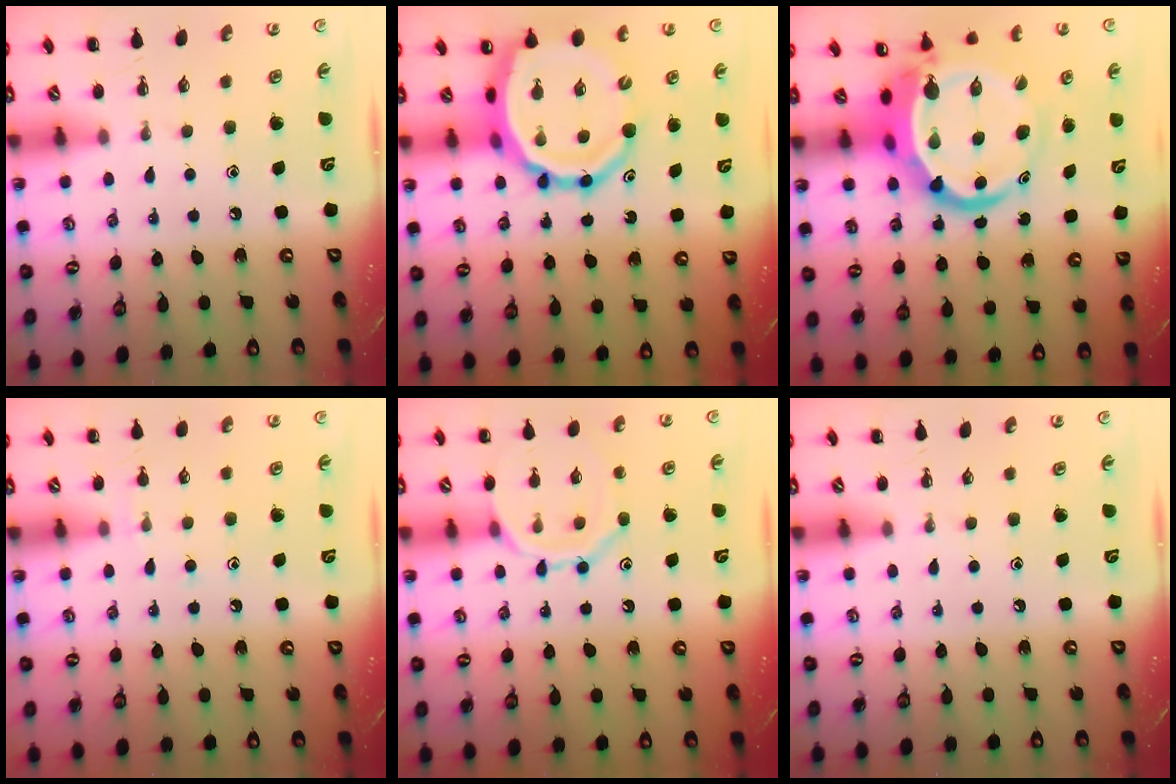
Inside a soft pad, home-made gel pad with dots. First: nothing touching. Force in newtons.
{"total": 16.8, "press": 16.2, "slide": 4.3}
{"total": 13.3, "press": 12.9, "slide": 3.2}
{"total": 5.9, "press": 5.6, "slide": 1.9}
{"total": 11.5, "press": 11.5, "slide": 0.8}
{"total": 0.0}